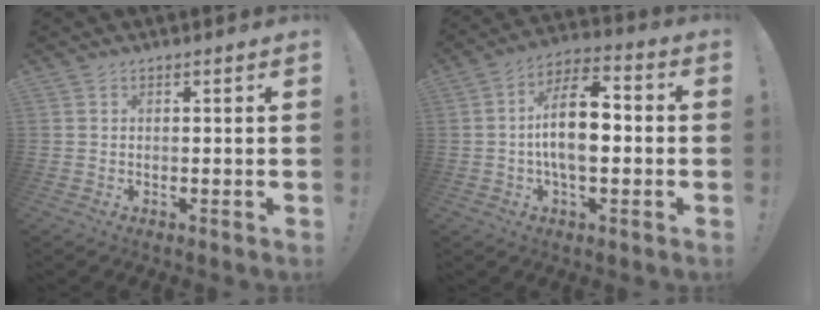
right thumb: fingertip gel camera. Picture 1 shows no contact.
{"total": 14.3, "force": [-1.4, 7.3, 12.3], "torque": [-0.209, 0.012, -0.031]}